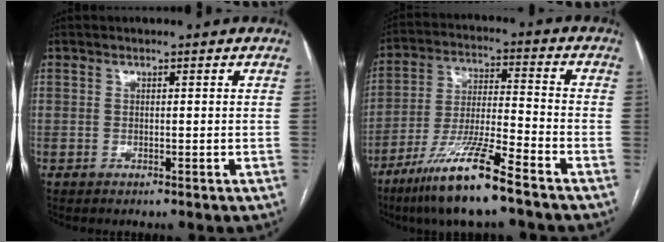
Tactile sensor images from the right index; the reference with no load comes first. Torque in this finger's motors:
{"motor_torque": [0.98, -0.84, 0.66, 0.19]}